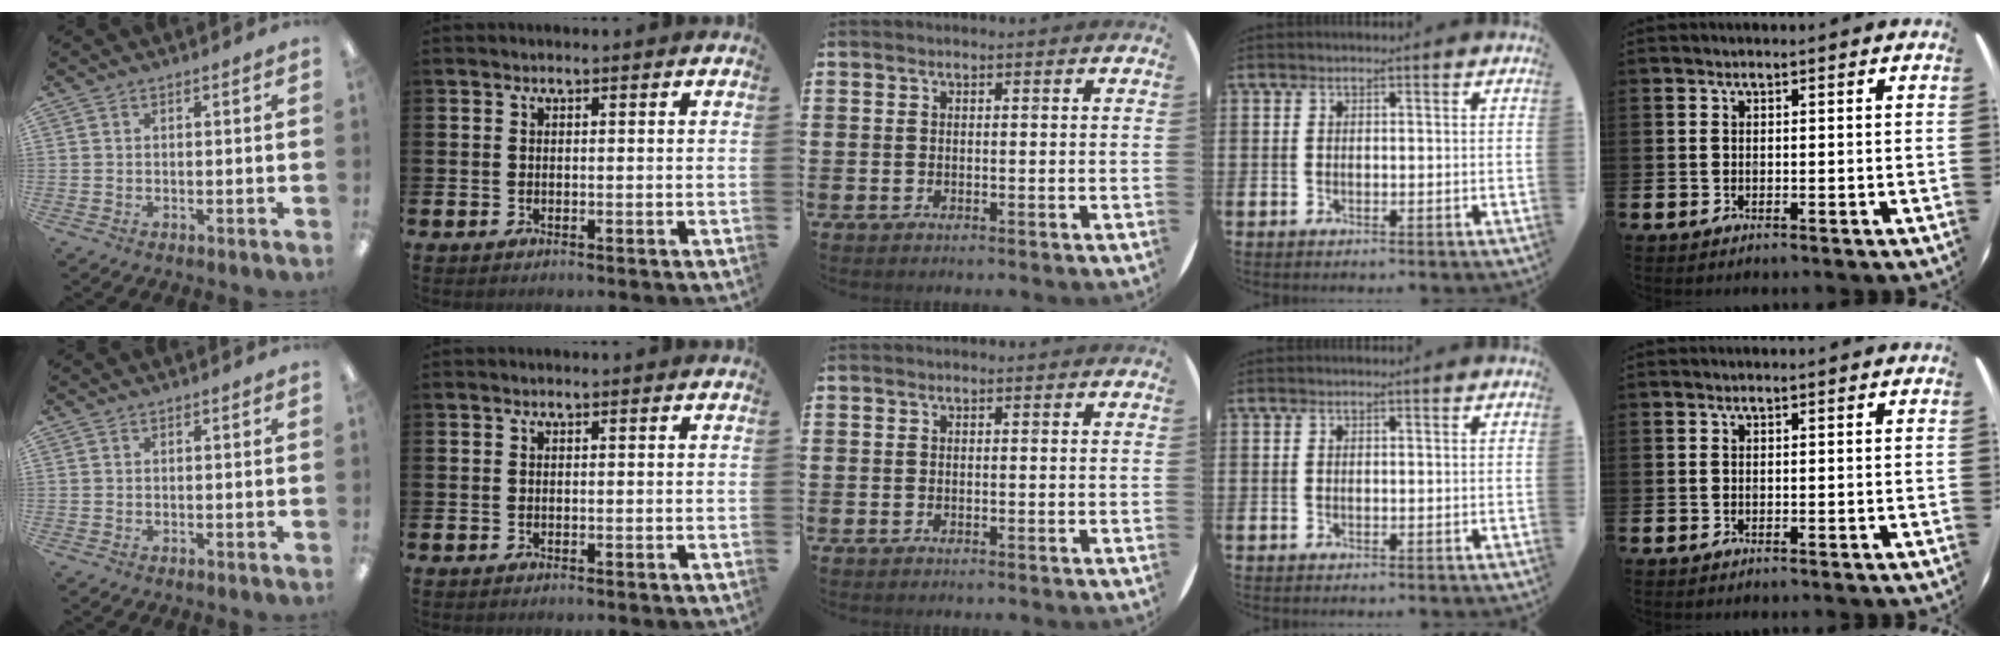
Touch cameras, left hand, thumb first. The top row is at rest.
{}